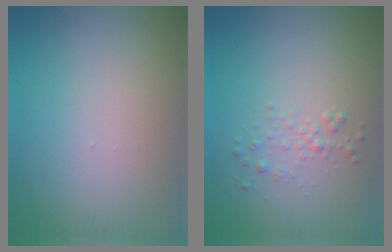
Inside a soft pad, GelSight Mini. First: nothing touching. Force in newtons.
{"total": 1.0, "press": 1.0, "slide": 0.1}